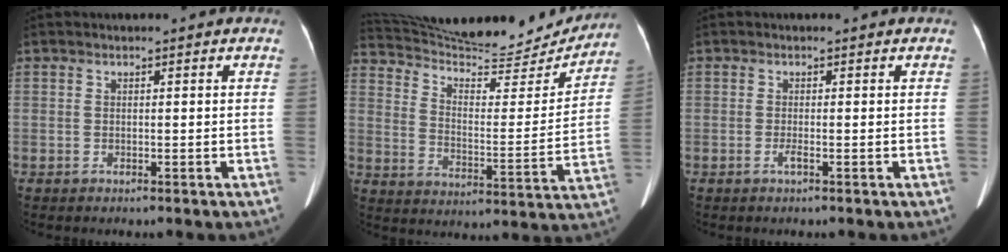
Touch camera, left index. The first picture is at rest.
{"total": 24.5, "force": [23.2, 3.8, 6.9], "torque": [-0.121, -0.042, 0.327]}
{"total": 0.8, "force": [-0.2, -0.1, 0.8], "torque": [-0.019, -0.001, -0.004]}